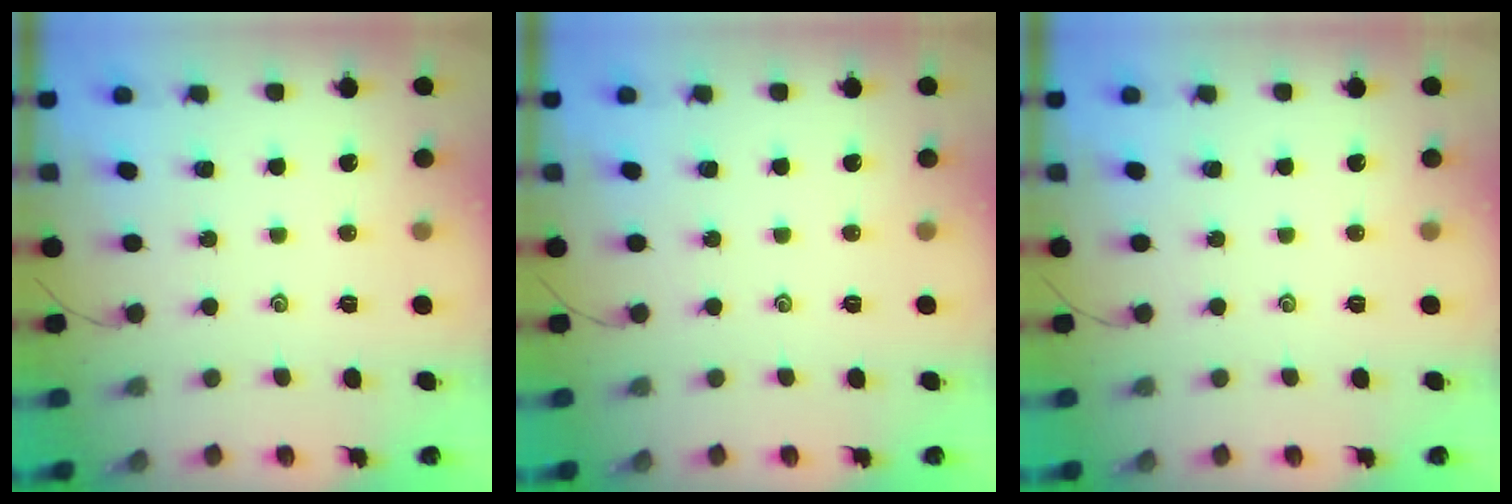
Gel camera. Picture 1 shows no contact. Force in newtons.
{"total": 0.0}
{"total": 0.0}